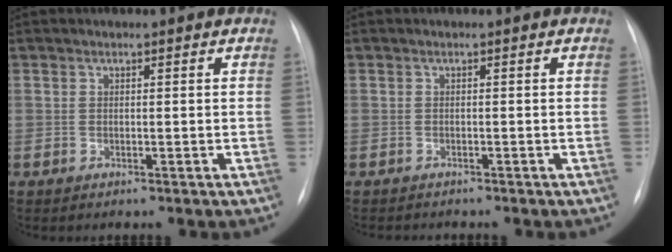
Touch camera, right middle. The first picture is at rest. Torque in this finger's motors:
{"motor_torque": [-0.04, 0.00, -0.02, -0.01]}